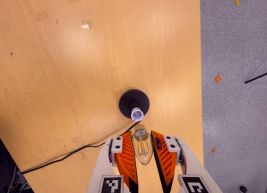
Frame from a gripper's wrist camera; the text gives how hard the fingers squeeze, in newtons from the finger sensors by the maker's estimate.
{"total": 11.5, "left": 12.0, "right": 11.0}